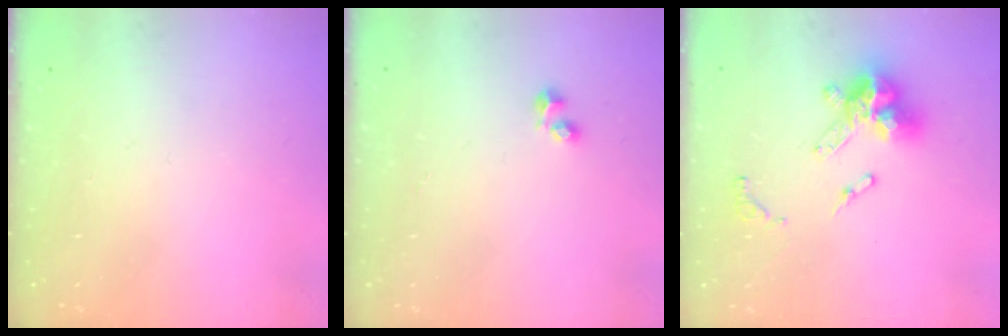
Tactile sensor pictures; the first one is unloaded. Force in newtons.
{"total": 1.7, "press": 1.6, "slide": 0.6}
{"total": 13.5, "press": 13.4, "slide": 1.3}